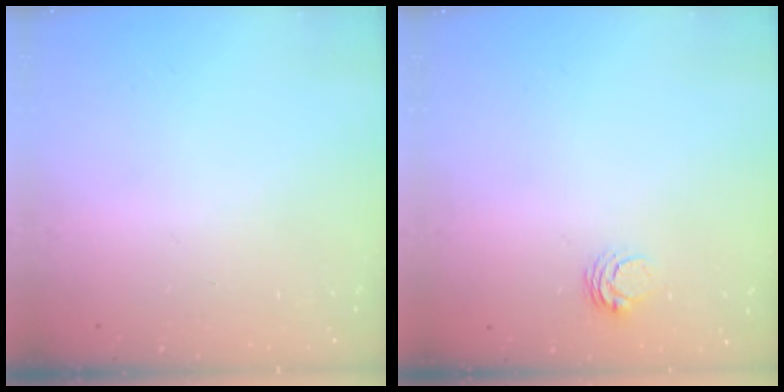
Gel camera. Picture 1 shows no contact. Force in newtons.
{"total": 4.4, "press": 4.3, "slide": 0.6}